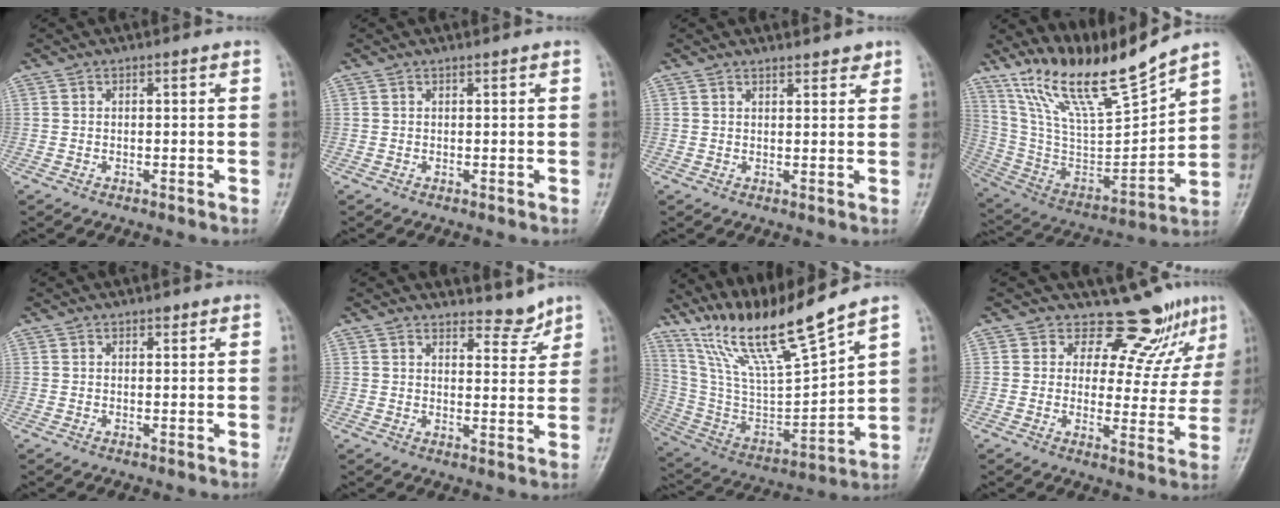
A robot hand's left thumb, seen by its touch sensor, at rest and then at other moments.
{"total": 0.0}
{"total": 2.5, "force": [2.2, 0.9, 0.7], "torque": [0.006, -0.011, 0.028]}
{"total": 18.8, "force": [15.8, 2.0, 10.1], "torque": [-0.158, -0.088, 0.309]}
{"total": 0.6, "force": [0.5, 0.3, 0.3], "torque": [-0.001, -0.003, 0.005]}
{"total": 4.4, "force": [4.1, 1.4, 0.6], "torque": [0.008, -0.040, 0.059]}
{"total": 18.3, "force": [15.3, 0.3, 10.0], "torque": [-0.172, -0.079, 0.303]}
{"total": 10.4, "force": [8.9, 4.4, 3.3], "torque": [-0.002, -0.069, 0.104]}